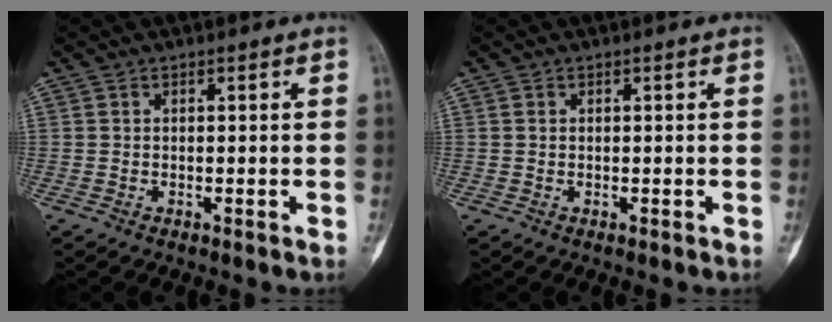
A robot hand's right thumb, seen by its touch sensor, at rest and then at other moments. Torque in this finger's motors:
{"motor_torque": [0.01, -0.24, 0.12, 0.01, 0.04]}